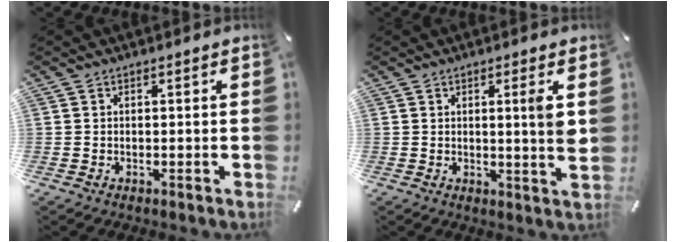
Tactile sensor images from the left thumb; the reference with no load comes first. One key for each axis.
{"total": 5.1, "fx": 1.3, "fy": 0.0, "fz": 4.9, "tx": -0.078, "ty": -0.011, "tz": 0.013}